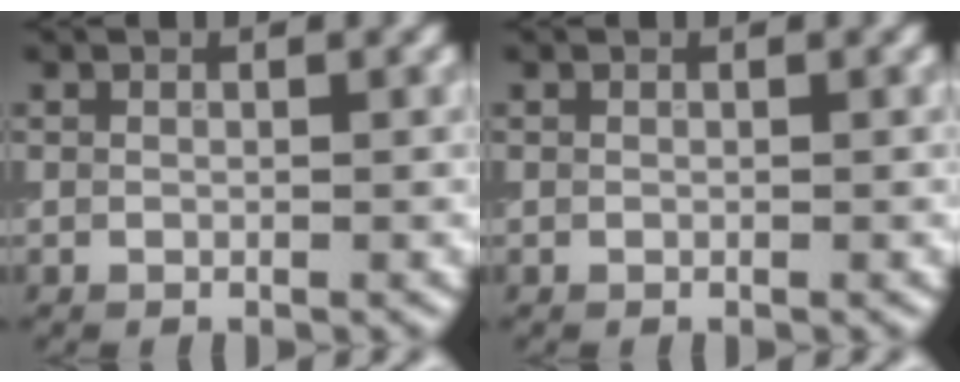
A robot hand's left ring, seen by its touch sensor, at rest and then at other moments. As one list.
[{"total": 0.0}]